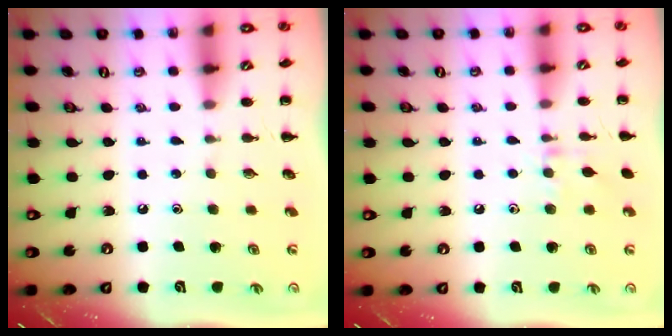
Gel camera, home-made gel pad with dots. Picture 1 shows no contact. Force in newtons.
{"total": 6.7, "press": 6.5, "slide": 1.5}